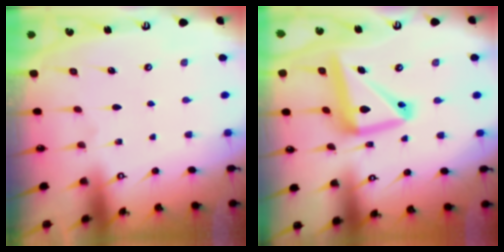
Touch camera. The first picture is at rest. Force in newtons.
{"total": 15.3, "press": 15.2, "slide": 1.7}